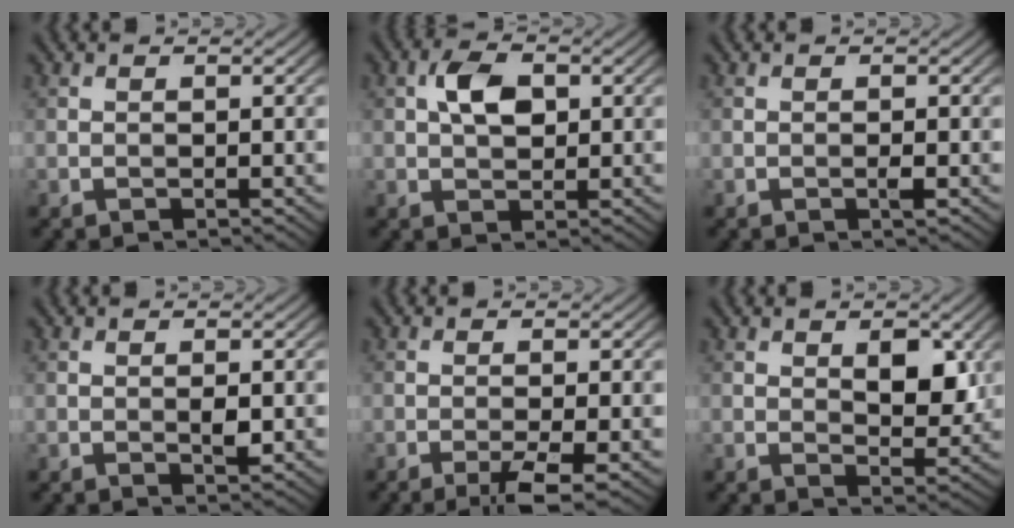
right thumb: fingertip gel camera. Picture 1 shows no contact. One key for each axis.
{"total": 4.4, "fx": 1.0, "fy": 2.6, "fz": 3.4, "tx": -0.070, "ty": 0.008, "tz": 0.013}
{"total": 0.8, "fx": -0.3, "fy": 0.0, "fz": 0.8, "tx": -0.015, "ty": 0.000, "tz": -0.007}
{"total": 1.3, "fx": 0.0, "fy": 0.4, "fz": 1.3, "tx": -0.025, "ty": -0.003, "tz": -0.001}
{"total": 3.4, "fx": -1.7, "fy": 0.2, "fz": 3.0, "tx": -0.053, "ty": 0.004, "tz": -0.037}
{"total": 5.6, "fx": 1.7, "fy": 2.9, "fz": 4.5, "tx": -0.070, "ty": -0.008, "tz": 0.032}